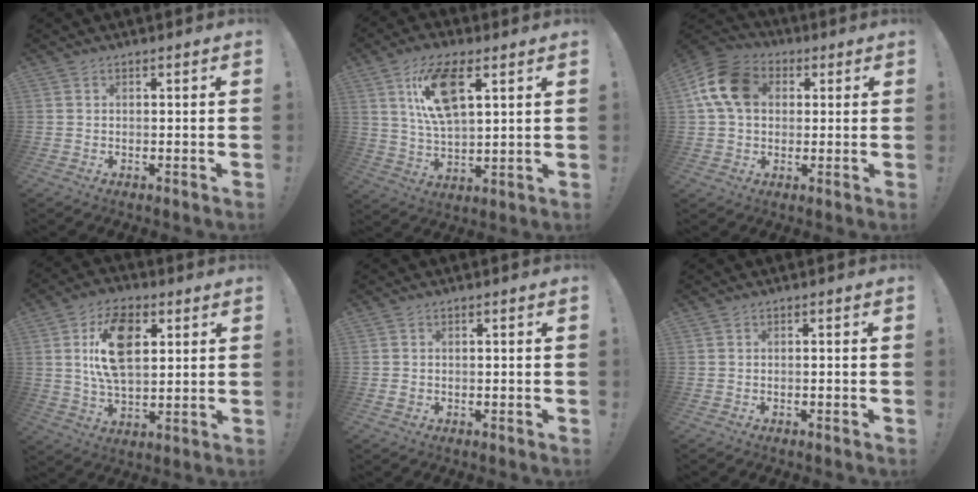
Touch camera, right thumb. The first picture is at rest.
{"total": 14.4, "force": [6.2, 6.7, 11.1], "torque": [-0.209, -0.005, 0.109]}
{"total": 14.5, "force": [3.4, 11.1, 8.8], "torque": [-0.148, 0.007, 0.070]}
{"total": 16.6, "force": [4.6, 10.0, 12.5], "torque": [-0.201, 0.001, 0.082]}
{"total": 1.1, "force": [-0.3, 1.0, 0.4], "torque": [-0.005, 0.004, -0.006]}
{"total": 0.7, "force": [-0.6, 0.1, 0.2], "torque": [-0.002, 0.001, -0.011]}